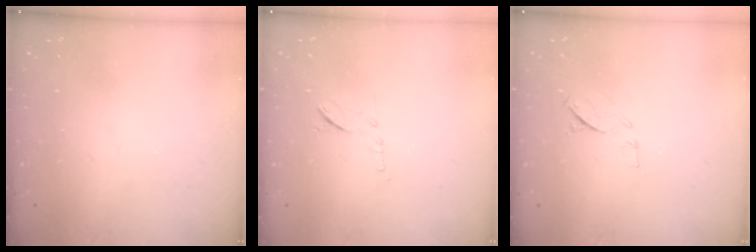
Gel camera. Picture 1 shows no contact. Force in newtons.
{"total": 7.8, "press": 7.8, "slide": 0.3}
{"total": 8.6, "press": 8.5, "slide": 1.1}